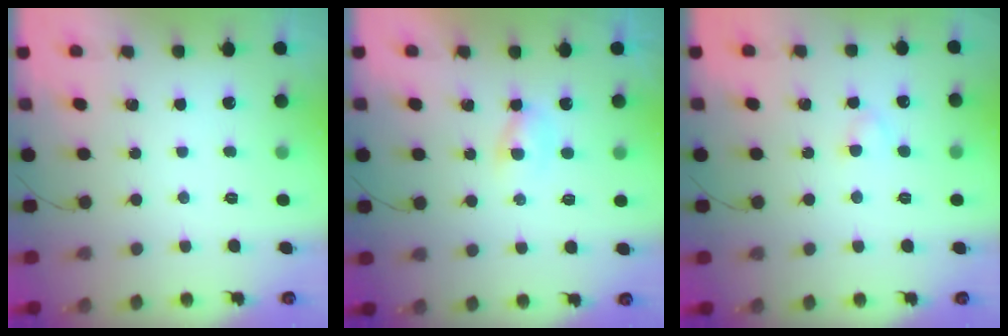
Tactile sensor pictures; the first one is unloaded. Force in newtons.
{"total": 1.3, "press": 1.1, "slide": 0.7}
{"total": 2.7, "press": 2.5, "slide": 1.1}